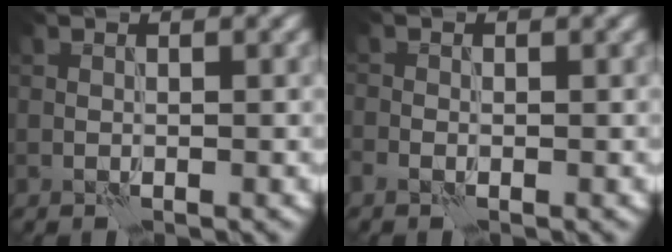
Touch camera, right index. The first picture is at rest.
{"total": 0.8, "force": [-0.5, 0.5, 0.4], "torque": [-0.012, -0.003, -0.011]}